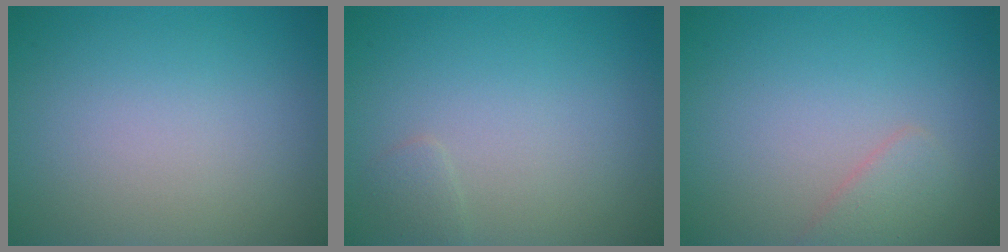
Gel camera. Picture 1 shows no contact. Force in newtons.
{"total": 0.8, "press": 0.8, "slide": 0.0}
{"total": 1.6, "press": 1.6, "slide": 0.1}